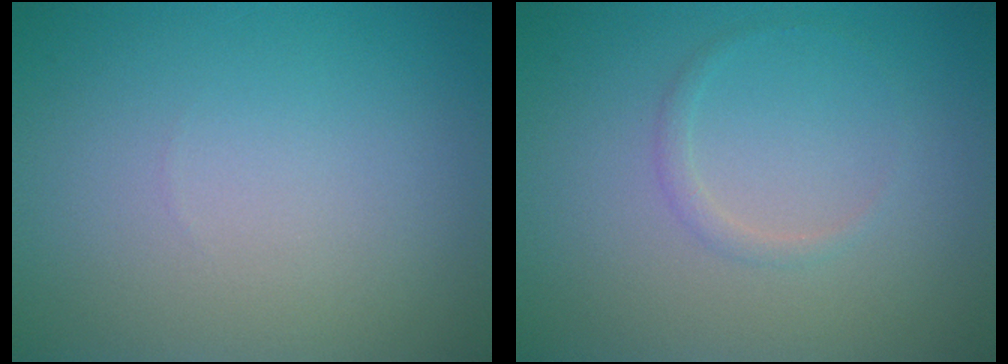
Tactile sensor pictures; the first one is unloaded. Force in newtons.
{"total": 1.0, "press": 1.0, "slide": 0.1}